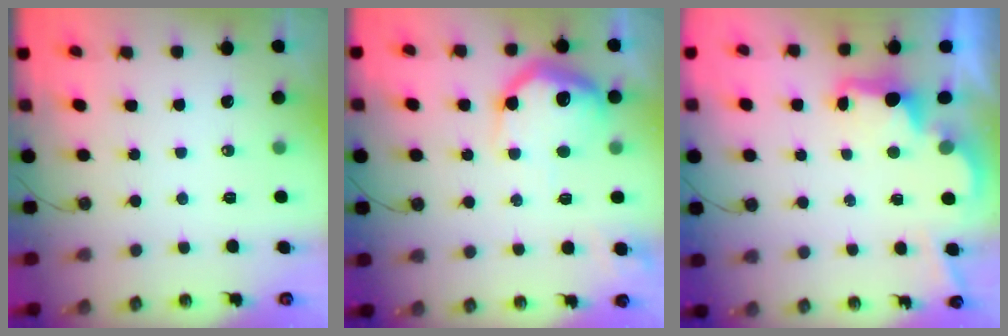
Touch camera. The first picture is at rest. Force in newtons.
{"total": 18.7, "press": 18.6, "slide": 1.5}
{"total": 2.7, "press": 2.5, "slide": 0.8}